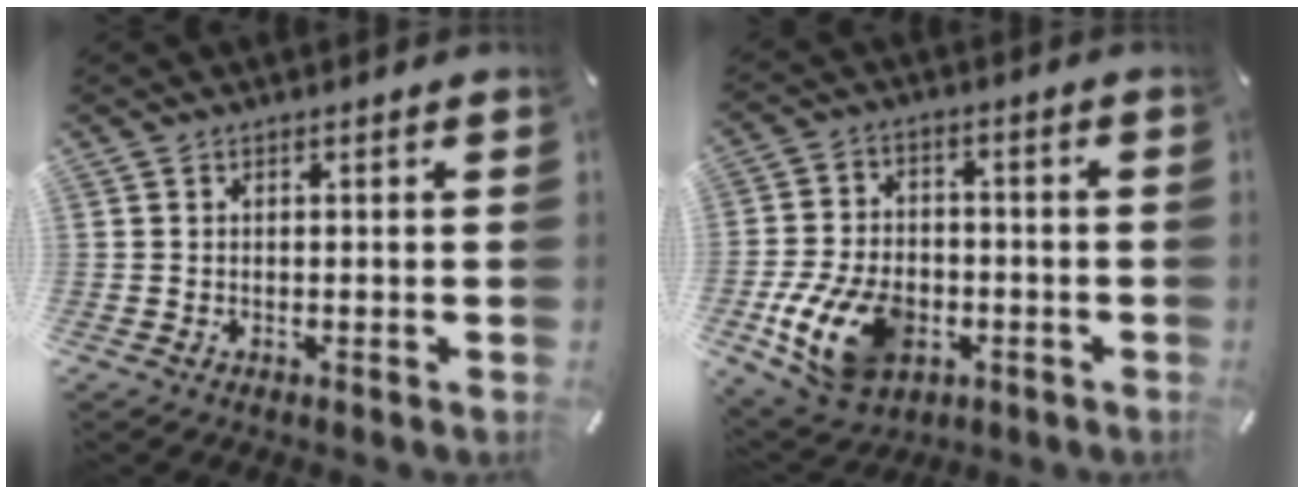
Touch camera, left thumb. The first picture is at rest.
{"total": 14.6, "force": [-5.1, 10.1, 9.3], "torque": [-0.195, 0.021, -0.087]}